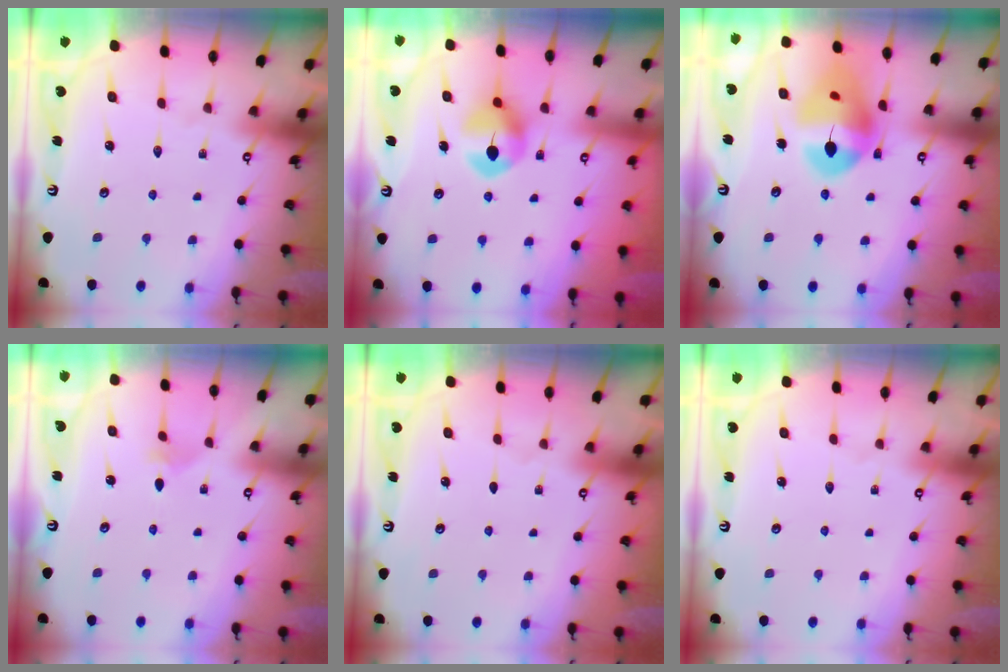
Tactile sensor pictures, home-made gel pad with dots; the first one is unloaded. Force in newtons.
{"total": 8.6, "press": 8.6, "slide": 0.3}
{"total": 16.2, "press": 16.1, "slide": 1.8}
{"total": 2.4, "press": 2.4, "slide": 0.5}
{"total": 0.0}
{"total": 0.0}